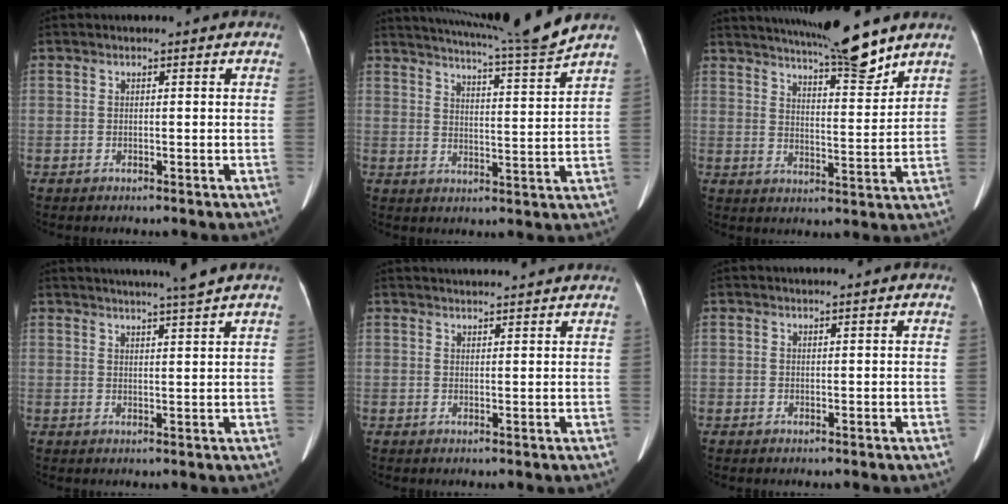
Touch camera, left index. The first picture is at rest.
{"total": 11.3, "force": [10.4, -2.9, 3.3], "torque": [-0.062, -0.045, 0.152]}
{"total": 11.8, "force": [10.3, 0.2, 5.8], "torque": [-0.090, -0.004, 0.152]}
{"total": 5.6, "force": [4.7, -1.5, 2.6], "torque": [-0.038, -0.001, 0.065]}
{"total": 6.9, "force": [6.7, 0.0, 1.8], "torque": [-0.022, 0.029, 0.076]}
{"total": 0.0}